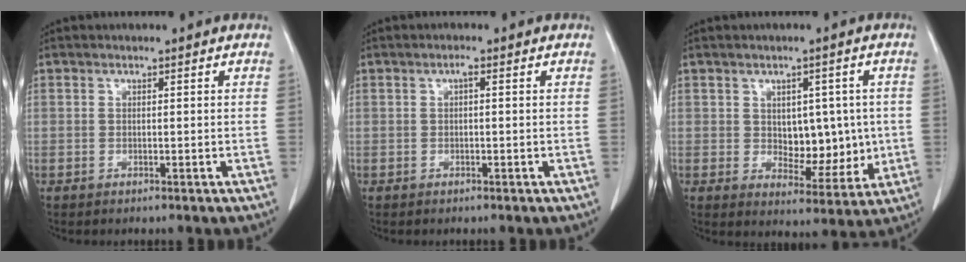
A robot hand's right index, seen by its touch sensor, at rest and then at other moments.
{"total": 0.9, "force": [0.2, 0.2, 0.8], "torque": [-0.015, 0.003, 0.002]}
{"total": 7.9, "force": [0.5, 4.8, 6.2], "torque": [-0.072, 0.004, 0.023]}